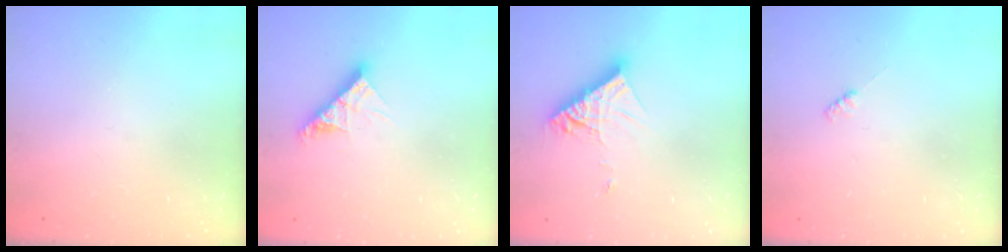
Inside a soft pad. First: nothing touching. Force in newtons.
{"total": 11.6, "press": 11.6, "slide": 1.2}
{"total": 11.2, "press": 11.1, "slide": 1.1}
{"total": 2.3, "press": 2.2, "slide": 0.5}